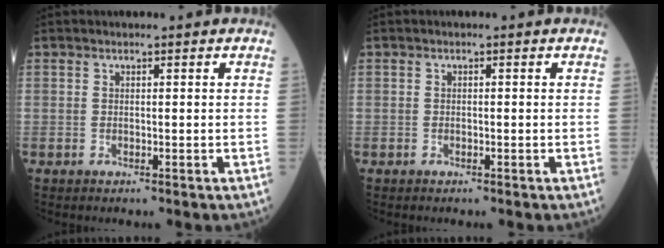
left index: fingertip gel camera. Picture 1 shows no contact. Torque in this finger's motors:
{"motor_torque": [0.00, 0.00, 0.00, 0.00]}